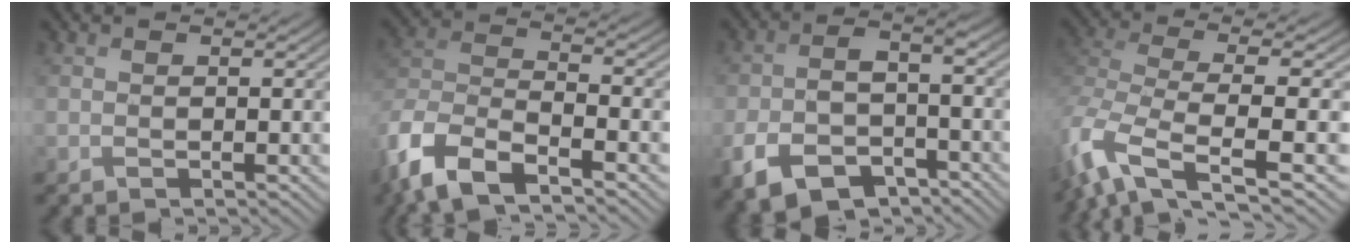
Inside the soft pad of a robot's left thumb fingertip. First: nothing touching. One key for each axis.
{"total": 11.0, "fx": -7.6, "fy": 3.9, "fz": 6.8, "tx": -0.156, "ty": -0.018, "tz": -0.166}
{"total": 10.0, "fx": -5.3, "fy": 5.6, "fz": 6.3, "tx": -0.132, "ty": -0.025, "tz": -0.094}
{"total": 10.1, "fx": -3.5, "fy": 3.9, "fz": 8.6, "tx": -0.210, "ty": -0.020, "tz": -0.070}